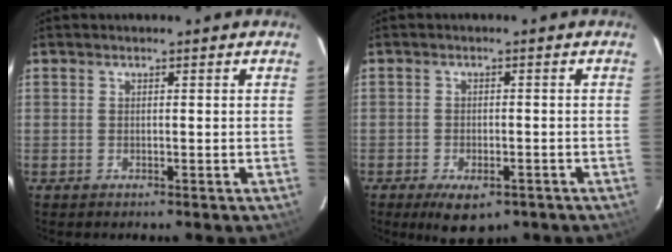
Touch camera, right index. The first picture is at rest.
{"total": 6.8, "force": [-4.2, 3.3, 4.2], "torque": [-0.081, -0.013, -0.057]}